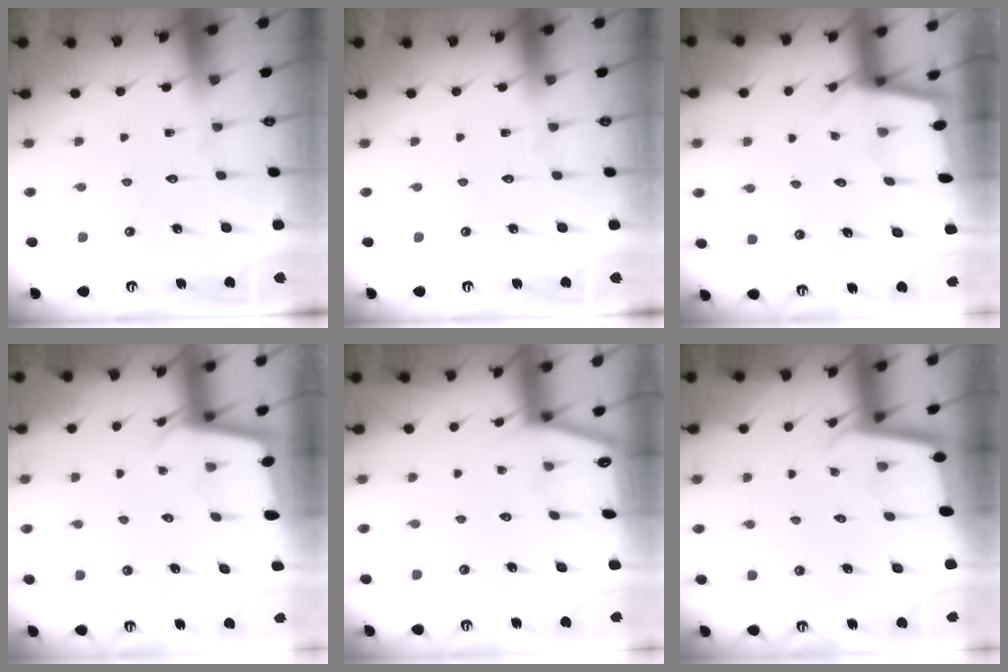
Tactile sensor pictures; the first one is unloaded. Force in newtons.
{"total": 0.0}
{"total": 1.8, "press": 1.7, "slide": 0.2}
{"total": 2.0, "press": 2.0, "slide": 0.3}
{"total": 1.3, "press": 1.2, "slide": 0.2}
{"total": 1.7, "press": 1.7, "slide": 0.0}